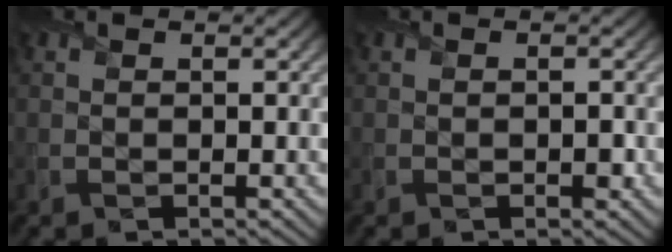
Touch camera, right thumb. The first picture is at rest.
{"total": 1.1, "force": [-0.4, 0.7, 0.7], "torque": [-0.009, -0.003, -0.006]}